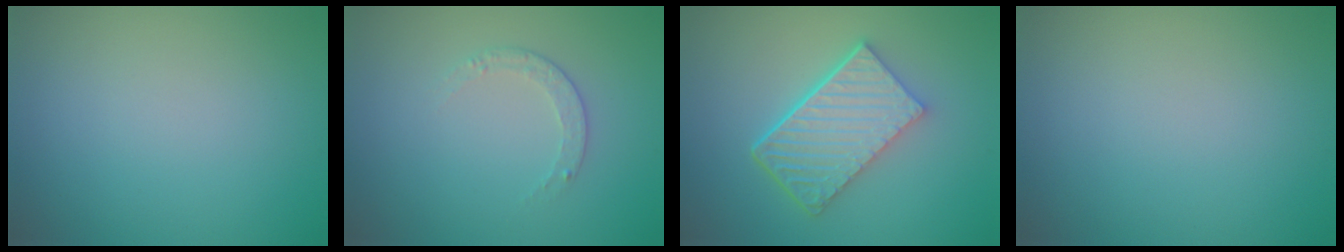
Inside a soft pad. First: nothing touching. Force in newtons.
{"total": 1.2, "press": 0.9, "slide": 0.9}
{"total": 5.8, "press": 4.3, "slide": 3.9}
{"total": 0.0}